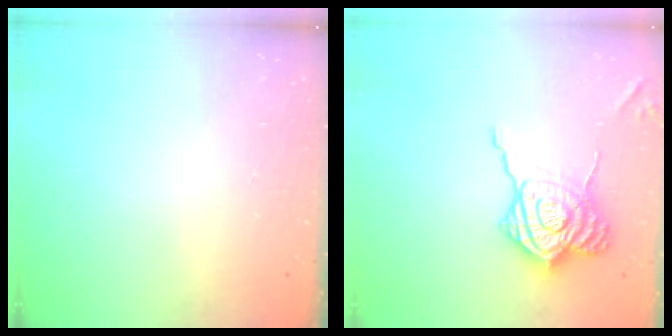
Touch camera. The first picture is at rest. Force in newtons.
{"total": 16.6, "press": 16.5, "slide": 1.4}